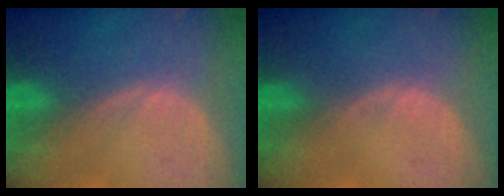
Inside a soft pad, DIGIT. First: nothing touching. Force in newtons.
{"total": 0.0}